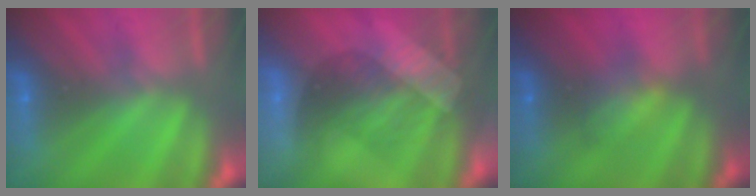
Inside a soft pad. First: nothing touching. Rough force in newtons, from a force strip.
{"total": 3.5}
{"total": 2.3}